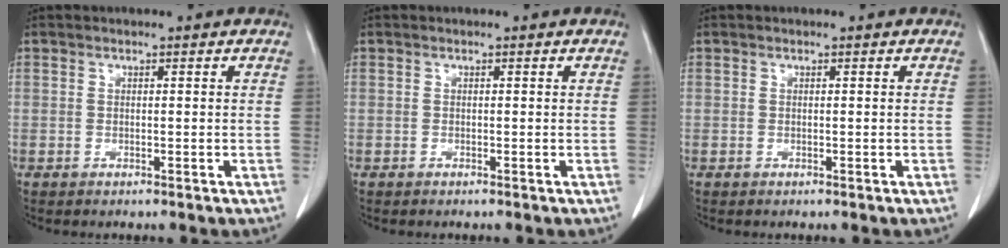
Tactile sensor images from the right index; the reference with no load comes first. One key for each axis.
{"total": 0.0}
{"total": 0.0}